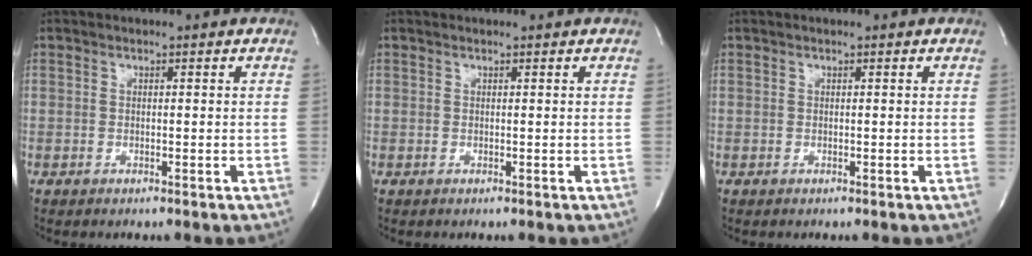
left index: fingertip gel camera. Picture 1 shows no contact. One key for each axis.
{"total": 0.0}
{"total": 0.0}